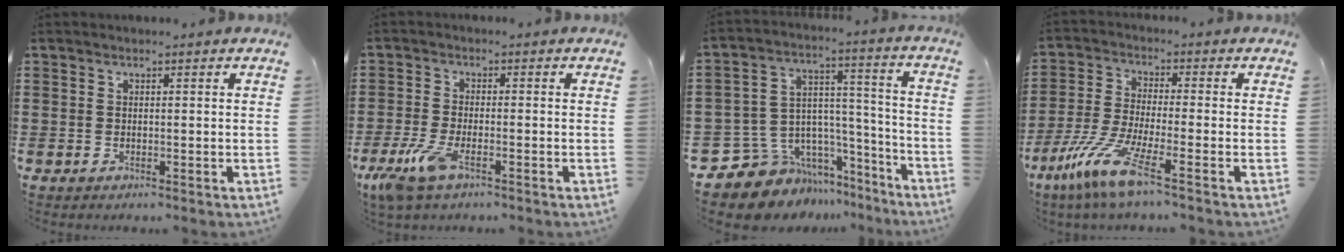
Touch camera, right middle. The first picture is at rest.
{"total": 5.6, "force": [-3.1, 1.7, 4.3], "torque": [-0.111, -0.016, -0.063]}
{"total": 9.0, "force": [-7.1, 5.5, 1.0], "torque": [-0.044, 0.003, -0.130]}
{"total": 8.9, "force": [-5.5, 0.8, 6.9], "torque": [-0.167, -0.022, -0.113]}